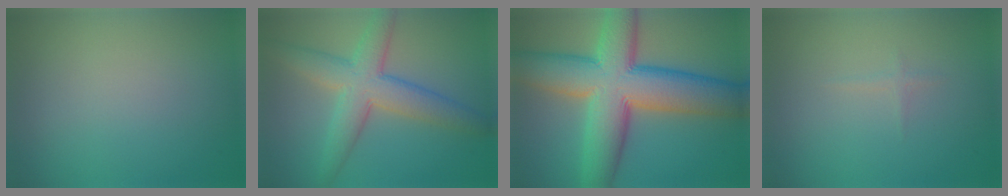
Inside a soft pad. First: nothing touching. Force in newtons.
{"total": 6.0, "press": 6.0, "slide": 0.1}
{"total": 13.4, "press": 13.4, "slide": 0.3}
{"total": 0.5, "press": 0.5, "slide": 0.0}